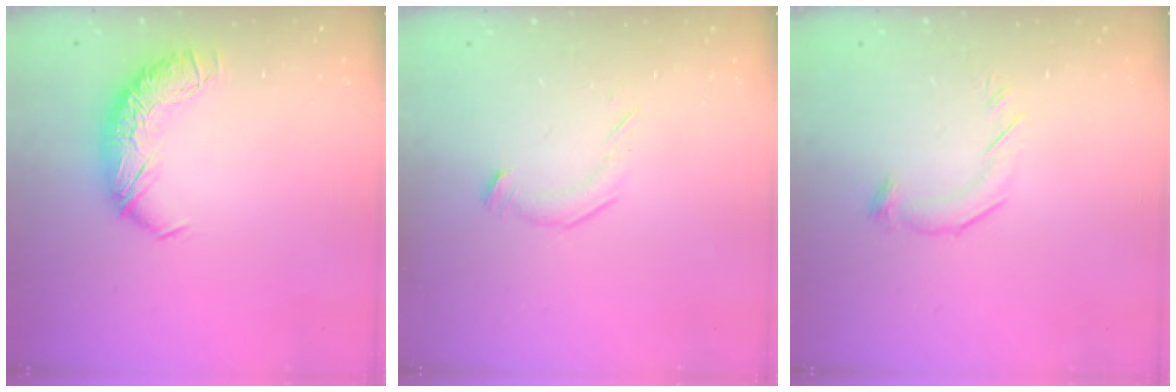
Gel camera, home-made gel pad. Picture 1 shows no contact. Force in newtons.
{"total": 5.6, "press": 5.6, "slide": 0.3}
{"total": 5.5, "press": 5.5, "slide": 0.3}